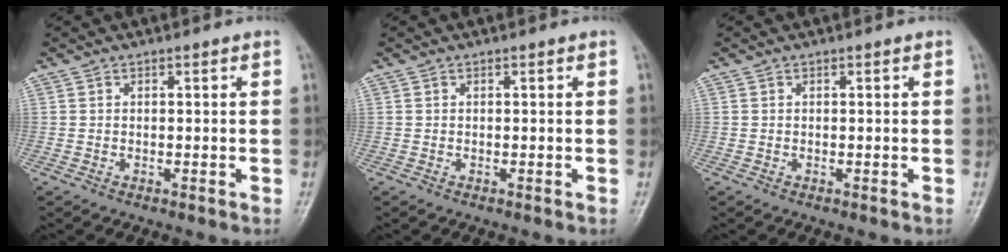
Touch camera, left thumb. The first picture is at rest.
{"total": 0.0}
{"total": 0.0}